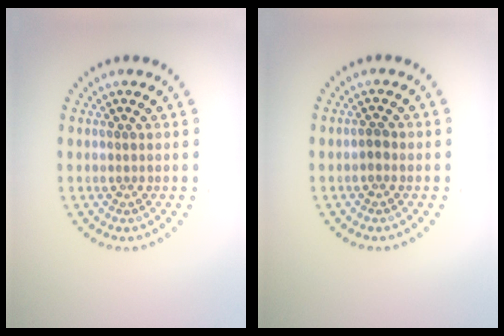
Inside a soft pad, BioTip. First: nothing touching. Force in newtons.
{"total": 0.7, "press": 0.7, "slide": 0.2}